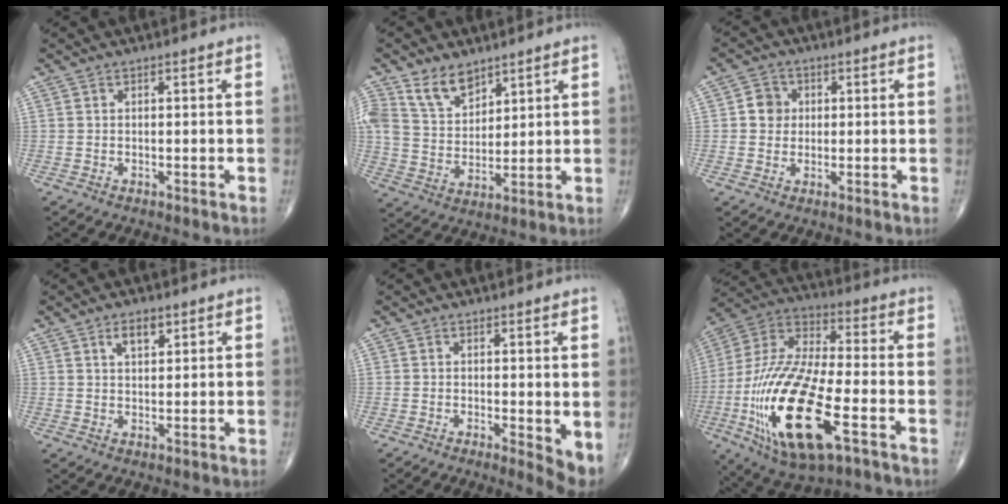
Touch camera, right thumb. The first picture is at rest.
{"total": 9.4, "force": [6.4, 5.6, 4.1], "torque": [-0.054, -0.038, 0.130]}
{"total": 4.2, "force": [0.6, 3.9, 1.5], "torque": [-0.004, 0.004, 0.003]}
{"total": 3.9, "force": [2.2, 1.9, 2.6], "torque": [-0.033, -0.010, 0.038]}
{"total": 4.4, "force": [0.4, 1.4, 4.2], "torque": [-0.058, -0.014, 0.008]}
{"total": 26.7, "force": [-8.3, 10.0, 23.4], "torque": [-0.525, 0.001, -0.142]}